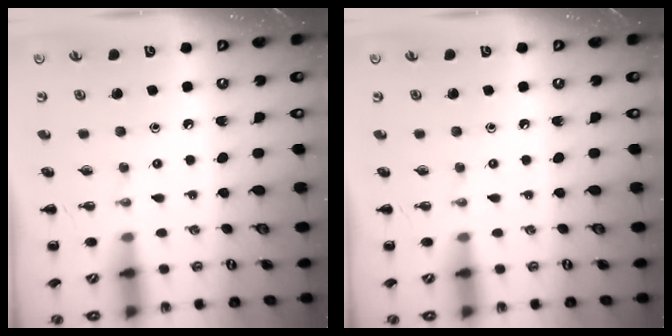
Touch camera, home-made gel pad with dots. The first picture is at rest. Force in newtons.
{"total": 0.0}